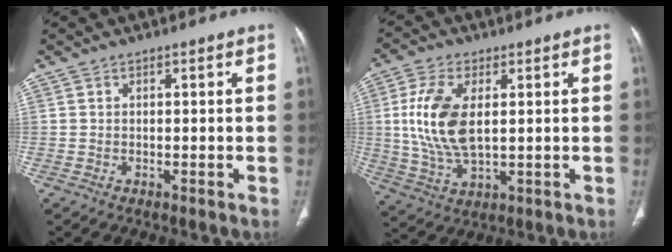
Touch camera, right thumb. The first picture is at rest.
{"total": 12.6, "force": [1.8, 6.4, 10.7], "torque": [-0.223, -0.008, 0.039]}